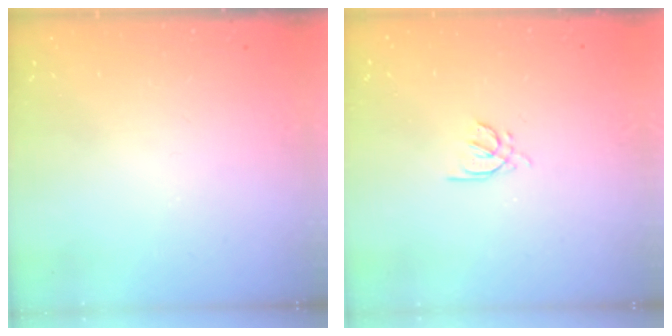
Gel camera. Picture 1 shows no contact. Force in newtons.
{"total": 2.8, "press": 2.7, "slide": 0.8}